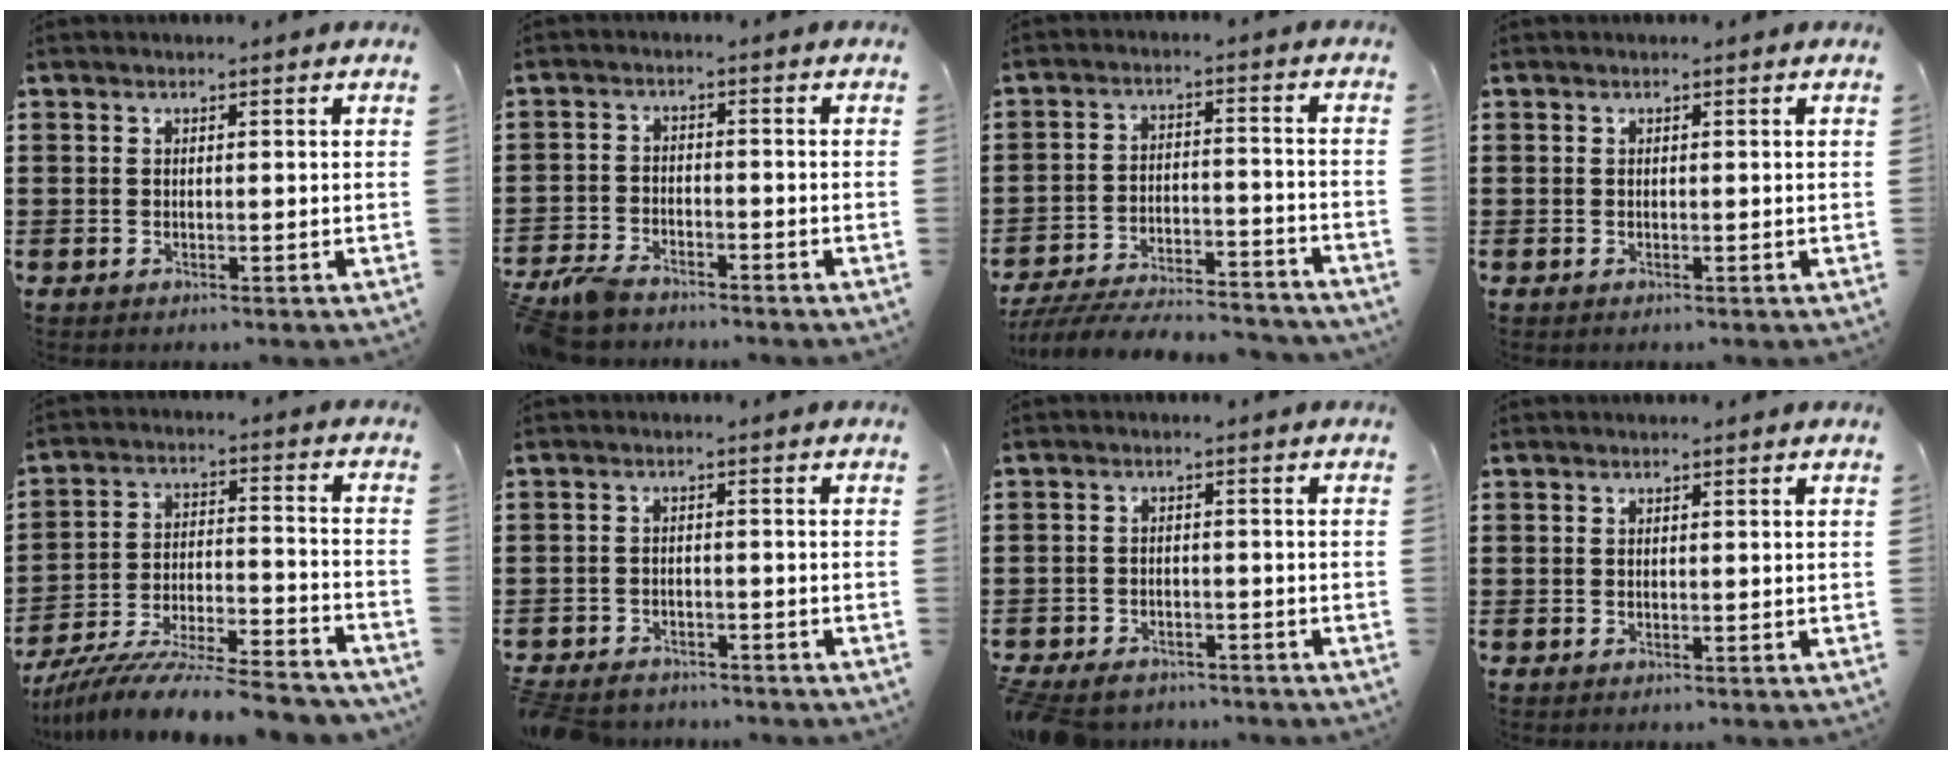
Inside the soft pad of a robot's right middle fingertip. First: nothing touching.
{"total": 4.3, "force": [-4.0, 1.2, 1.1], "torque": [-0.047, -0.002, -0.090]}
{"total": 7.1, "force": [-6.8, 0.8, 1.9], "torque": [-0.035, 0.007, -0.133]}
{"total": 0.0}
{"total": 9.9, "force": [-9.2, 0.1, 3.4], "torque": [-0.052, 0.009, -0.182]}
{"total": 2.8, "force": [-2.7, 0.7, 0.1], "torque": [-0.016, -0.001, -0.062]}
{"total": 3.4, "force": [-3.2, 1.1, 0.4], "torque": [-0.019, 0.004, -0.070]}
{"total": 0.0}